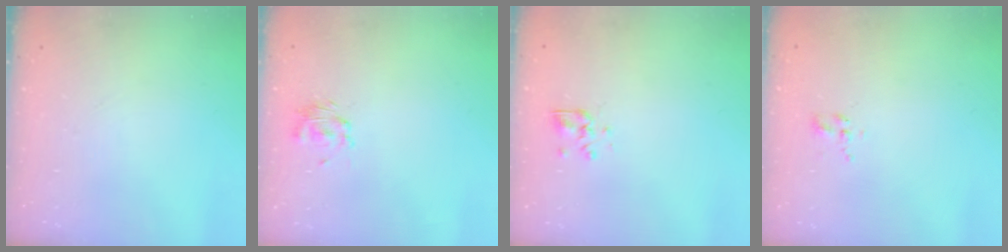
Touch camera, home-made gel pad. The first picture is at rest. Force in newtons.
{"total": 2.9, "press": 2.8, "slide": 0.8}
{"total": 2.9, "press": 2.6, "slide": 1.3}
{"total": 2.3, "press": 2.0, "slide": 1.1}